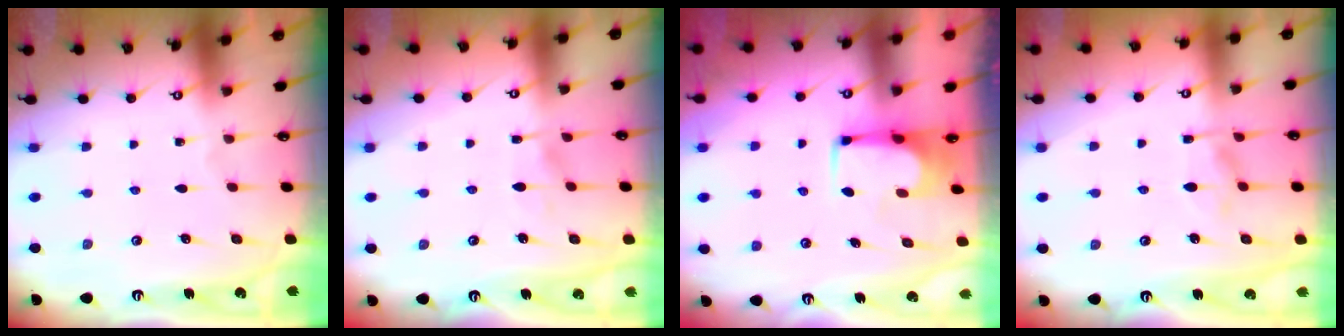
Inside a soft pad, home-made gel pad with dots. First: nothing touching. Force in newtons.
{"total": 5.2, "press": 5.2, "slide": 0.3}
{"total": 1.5, "press": 1.5, "slide": 0.2}
{"total": 2.9, "press": 2.6, "slide": 1.3}